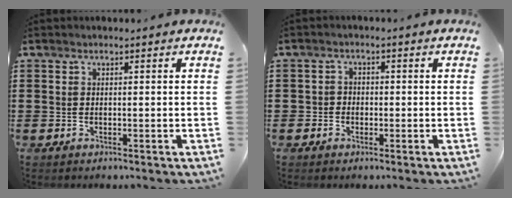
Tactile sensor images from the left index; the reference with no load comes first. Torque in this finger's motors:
{"motor_torque": [-0.02, 0.03, -0.03, -0.01]}